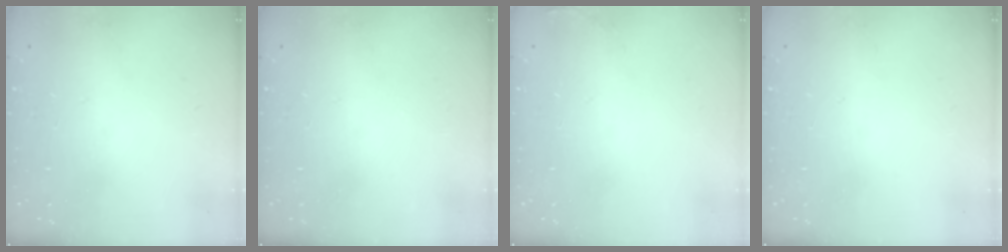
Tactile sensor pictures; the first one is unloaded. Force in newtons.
{"total": 0.0}
{"total": 3.7, "press": 3.7, "slide": 0.5}
{"total": 0.0}